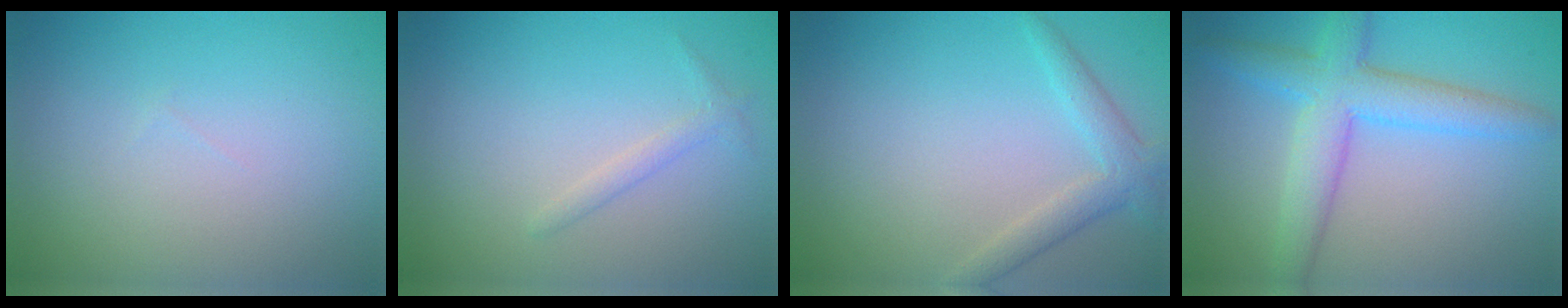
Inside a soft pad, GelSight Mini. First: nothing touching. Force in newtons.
{"total": 1.1, "press": 1.1, "slide": 0.1}
{"total": 2.6, "press": 2.5, "slide": 0.1}
{"total": 5.6, "press": 5.6, "slide": 0.3}